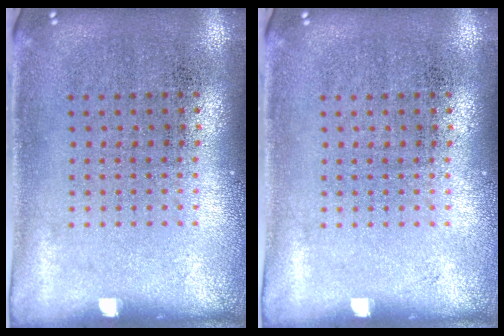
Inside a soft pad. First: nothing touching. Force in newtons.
{"total": 0.0}